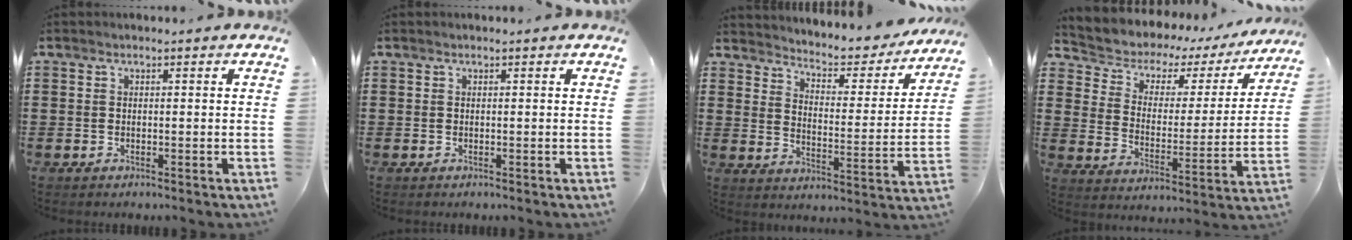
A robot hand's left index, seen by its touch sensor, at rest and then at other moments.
{"total": 0.0}
{"total": 4.0, "force": [3.9, 0.3, 0.7], "torque": [-0.032, -0.039, 0.058]}
{"total": 4.1, "force": [3.0, 2.6, 1.2], "torque": [-0.046, -0.024, 0.041]}